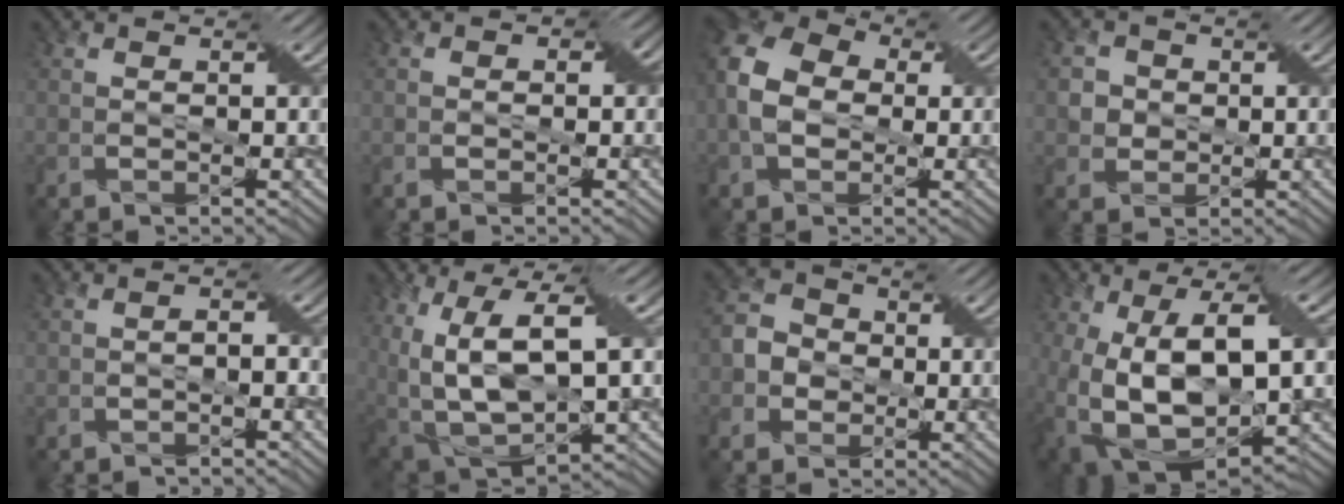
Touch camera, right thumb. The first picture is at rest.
{"total": 1.8, "force": [-0.3, 1.5, 1.1], "torque": [-0.016, -0.002, -0.006]}
{"total": 8.8, "force": [-0.6, 6.9, 5.6], "torque": [-0.149, 0.007, -0.026]}
{"total": 3.9, "force": [0.6, 3.7, 1.1], "torque": [-0.036, 0.003, 0.007]}
{"total": 1.4, "force": [-1.0, 0.5, 0.8], "torque": [-0.014, 0.007, -0.020]}
{"total": 15.4, "force": [2.2, 7.7, 13.1], "torque": [-0.279, -0.016, 0.065]}
{"total": 4.7, "force": [-0.9, 4.3, 1.8], "torque": [-0.045, 0.008, -0.026]}
{"total": 16.6, "force": [-1.2, 8.7, 14.1], "torque": [-0.264, -0.032, 0.005]}